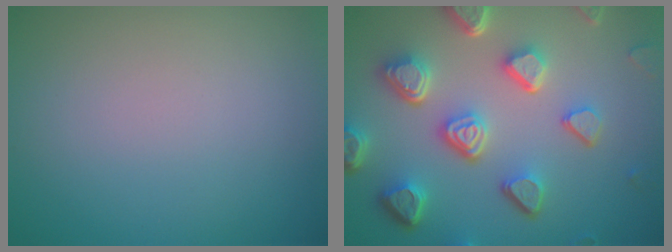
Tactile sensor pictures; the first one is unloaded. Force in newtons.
{"total": 7.5, "press": 5.6, "slide": 5.0}